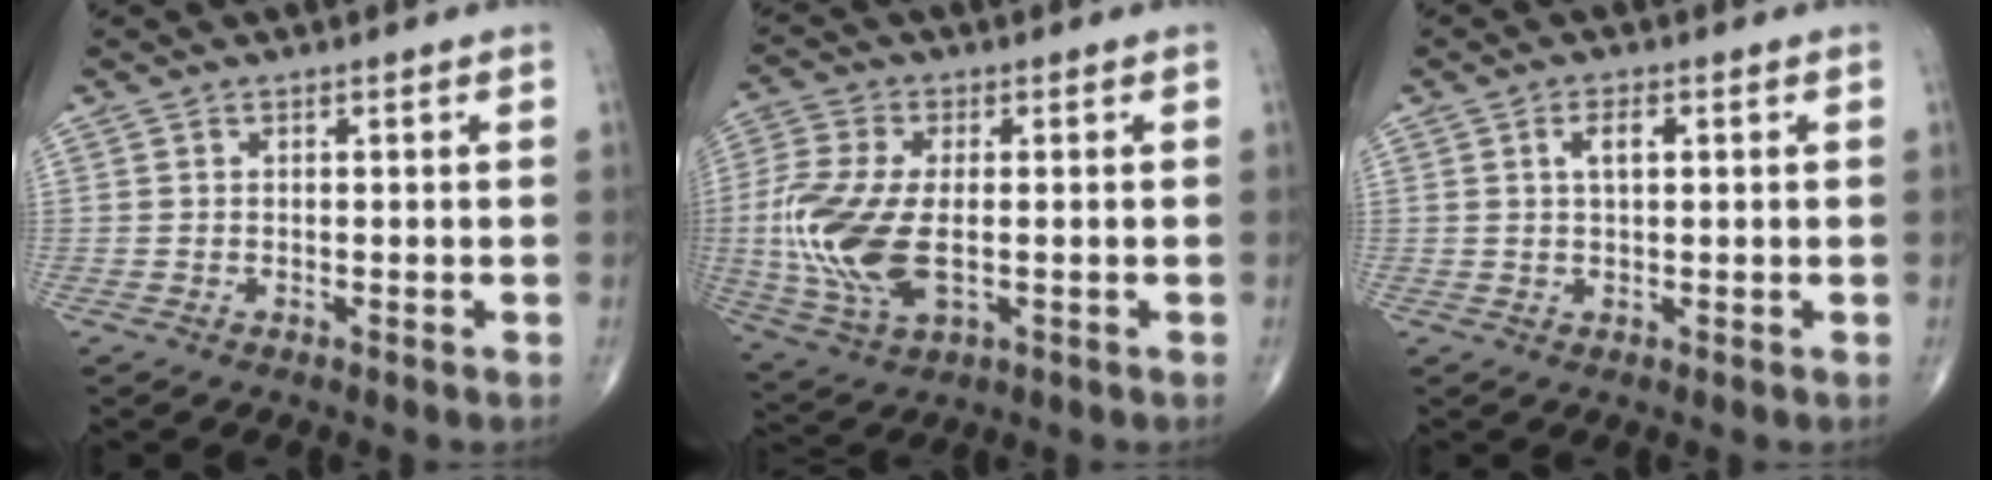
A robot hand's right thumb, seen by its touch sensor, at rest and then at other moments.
{"total": 14.8, "force": [-1.3, 7.8, 12.5], "torque": [-0.295, -0.012, -0.021]}
{"total": 3.0, "force": [0.9, 1.3, 2.6], "torque": [-0.047, 0.003, 0.016]}